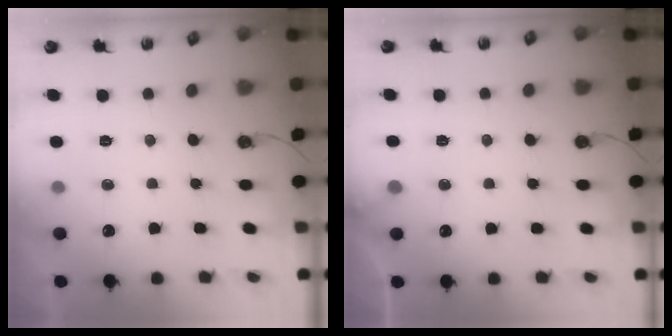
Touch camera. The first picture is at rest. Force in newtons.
{"total": 2.4, "press": 2.4, "slide": 0.1}